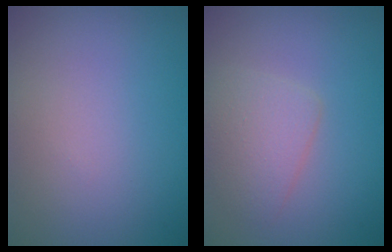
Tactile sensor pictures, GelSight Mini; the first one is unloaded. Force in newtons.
{"total": 2.8, "press": 2.8, "slide": 0.1}